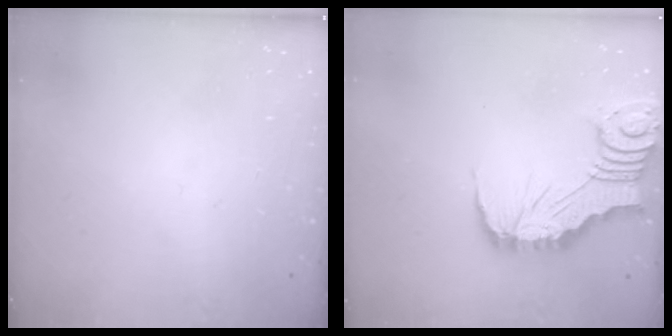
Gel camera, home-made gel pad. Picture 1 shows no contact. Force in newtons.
{"total": 12.7, "press": 12.6, "slide": 1.4}